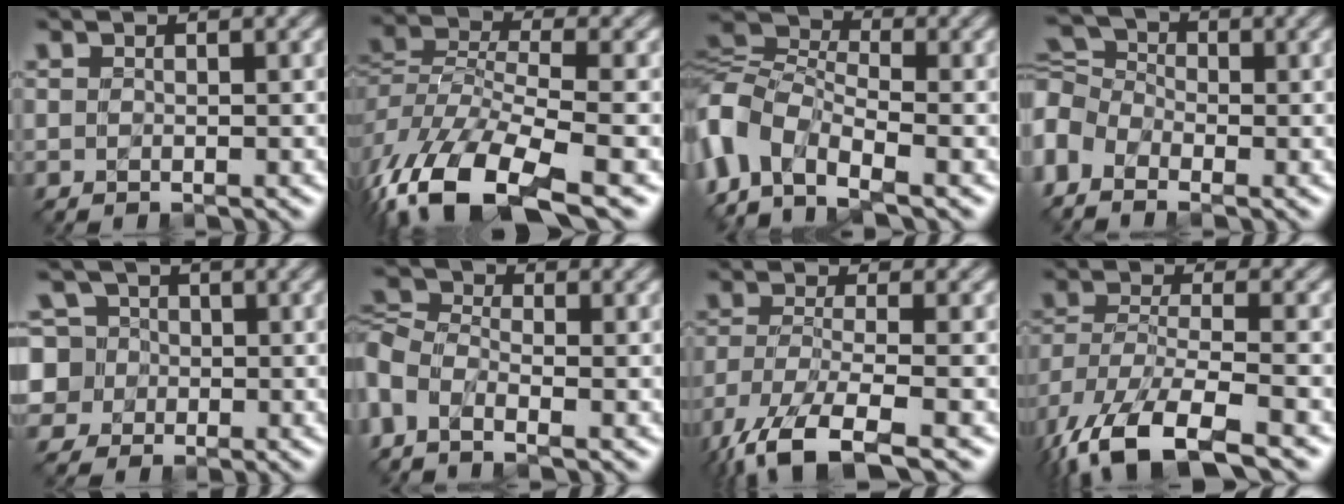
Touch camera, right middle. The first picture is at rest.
{"total": 10.6, "force": [-7.1, 4.0, 6.8], "torque": [-0.175, -0.003, -0.124]}
{"total": 7.4, "force": [-3.6, 4.5, 4.6], "torque": [-0.127, 0.011, -0.082]}
{"total": 4.2, "force": [-2.2, 3.0, 2.0], "torque": [-0.084, 0.012, -0.057]}
{"total": 5.3, "force": [0.2, 5.3, 0.3], "torque": [-0.034, 0.042, -0.035]}
{"total": 3.9, "force": [-1.7, 2.2, 2.7], "torque": [-0.100, 0.001, -0.046]}
{"total": 7.7, "force": [-5.9, 2.0, 4.5], "torque": [-0.130, -0.017, -0.104]}
{"total": 11.5, "force": [-8.0, 4.7, 6.9], "torque": [-0.205, -0.049, -0.110]}